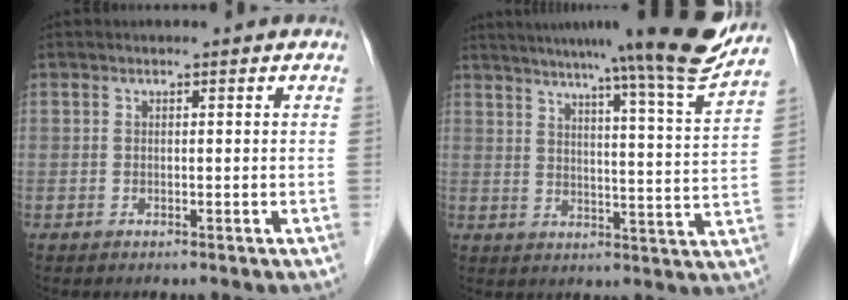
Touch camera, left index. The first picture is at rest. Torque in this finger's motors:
{"motor_torque": [1.05, -1.09, 0.50, 0.12]}